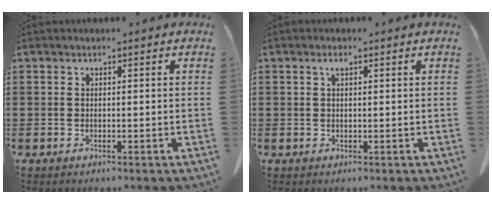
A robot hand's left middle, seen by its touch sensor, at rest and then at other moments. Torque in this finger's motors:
{"motor_torque": [1.19, 0.96, 0.00, 0.00]}